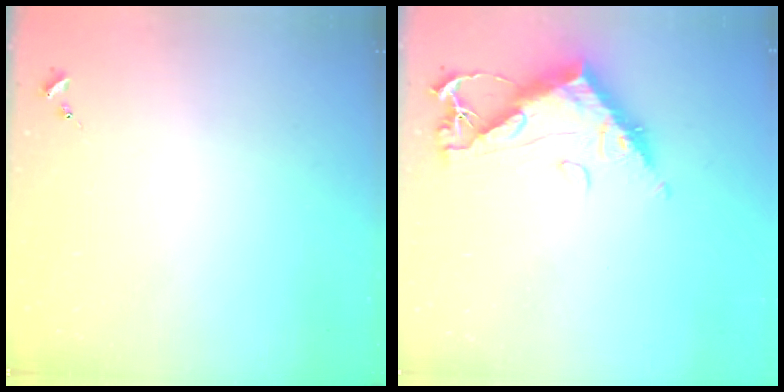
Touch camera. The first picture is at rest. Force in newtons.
{"total": 13.4, "press": 13.4, "slide": 1.2}